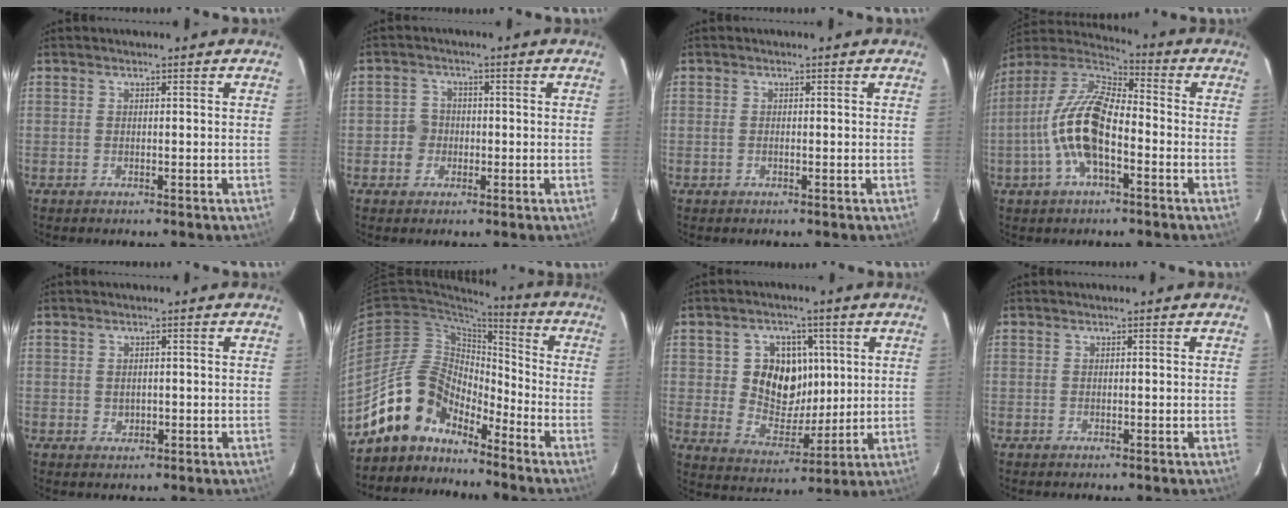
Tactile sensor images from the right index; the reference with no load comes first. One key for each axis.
{"total": 3.4, "fx": -1.0, "fy": 3.2, "fz": 0.6, "tx": -0.009, "ty": 0.012, "tz": -0.018}
{"total": 0.7, "fx": -0.2, "fy": 0.4, "fz": 0.6, "tx": -0.013, "ty": 0.000, "tz": -0.005}
{"total": 15.4, "fx": -4.0, "fy": 6.5, "fz": 13.4, "tx": -0.270, "ty": 0.005, "tz": -0.082}
{"total": 1.5, "fx": 0.0, "fy": 1.4, "fz": 0.7, "tx": -0.008, "ty": 0.001, "tz": 0.004}
{"total": 12.3, "fx": -10.2, "fy": 5.8, "fz": 3.7, "tx": -0.073, "ty": 0.032, "tz": -0.196}
{"total": 10.8, "fx": 2.2, "fy": 9.1, "fz": 5.5, "tx": -0.109, "ty": 0.004, "tz": 0.048}
{"total": 0.0}